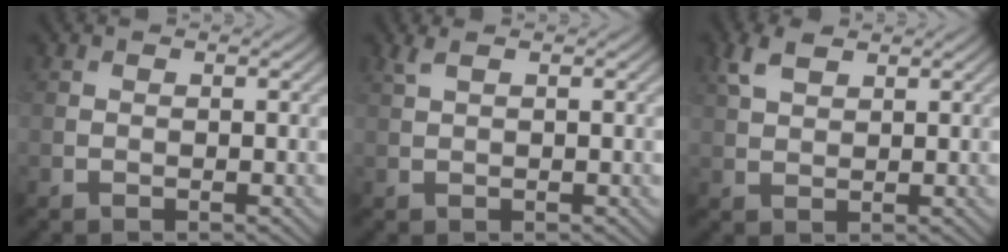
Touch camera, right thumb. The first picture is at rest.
{"total": 1.4, "force": [0.8, 0.3, 1.1], "torque": [-0.030, 0.007, 0.018]}
{"total": 3.5, "force": [2.1, 1.7, 2.3], "torque": [-0.061, 0.008, 0.043]}